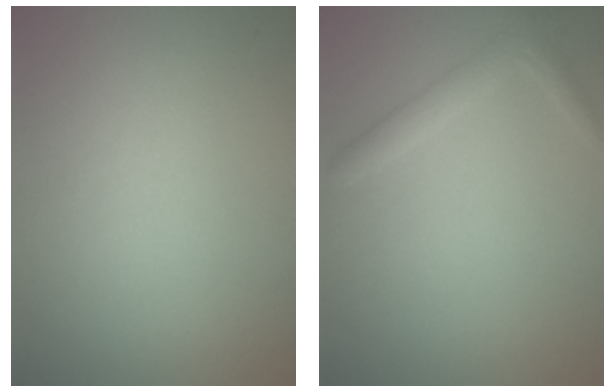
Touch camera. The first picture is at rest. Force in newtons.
{"total": 1.5, "press": 1.5, "slide": 0.1}